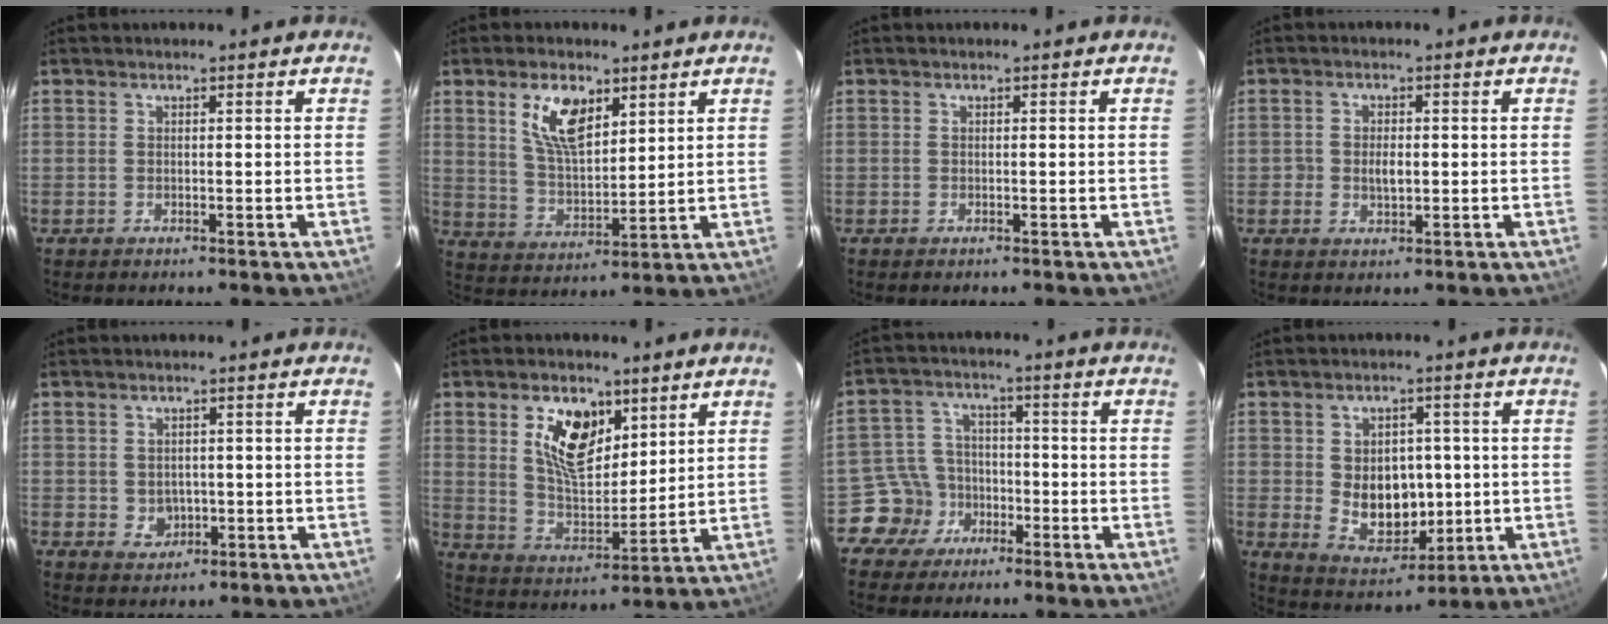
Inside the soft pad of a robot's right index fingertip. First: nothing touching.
{"total": 9.8, "force": [5.0, 4.6, 7.0], "torque": [-0.132, 0.007, 0.103]}
{"total": 0.0}
{"total": 3.1, "force": [-0.3, 2.1, 2.3], "torque": [-0.041, 0.001, -0.005]}
{"total": 3.4, "force": [-0.3, 3.1, 1.4], "torque": [-0.026, 0.004, 0.007]}
{"total": 12.0, "force": [5.5, 6.5, 8.4], "torque": [-0.150, 0.005, 0.110]}
{"total": 7.2, "force": [-4.1, 5.9, 0.0], "torque": [-0.018, 0.027, -0.075]}
{"total": 10.4, "force": [-0.1, 7.8, 6.8], "torque": [-0.128, -0.005, 0.023]}